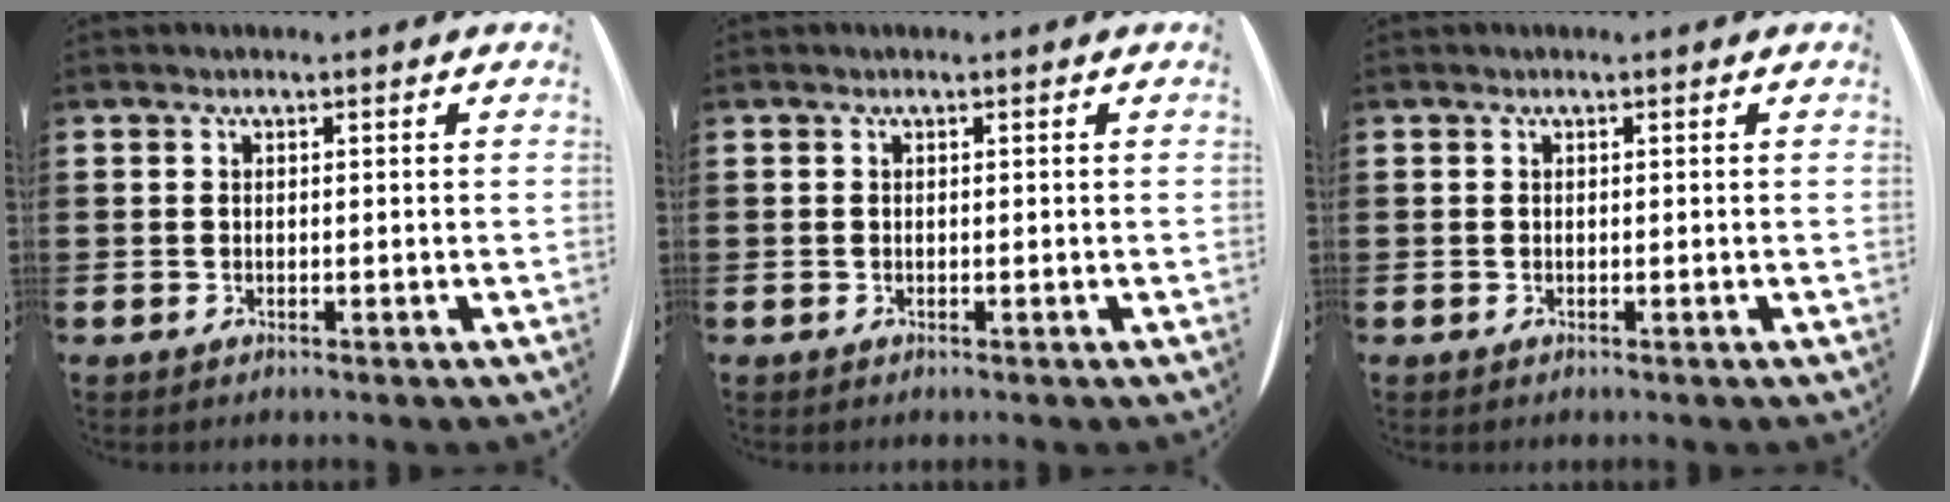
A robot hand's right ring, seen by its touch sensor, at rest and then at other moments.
{"total": 0.0}
{"total": 0.0}